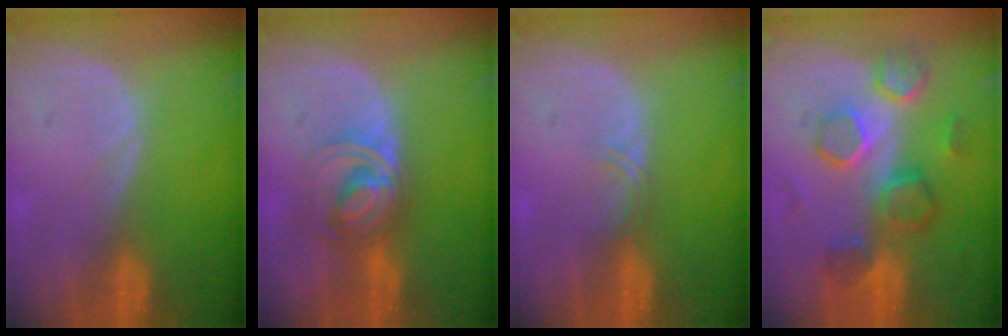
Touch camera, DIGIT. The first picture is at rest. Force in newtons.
{"total": 6.5, "press": 5.8, "slide": 2.9}
{"total": 1.4, "press": 1.4, "slide": 0.2}
{"total": 9.0, "press": 8.6, "slide": 2.8}